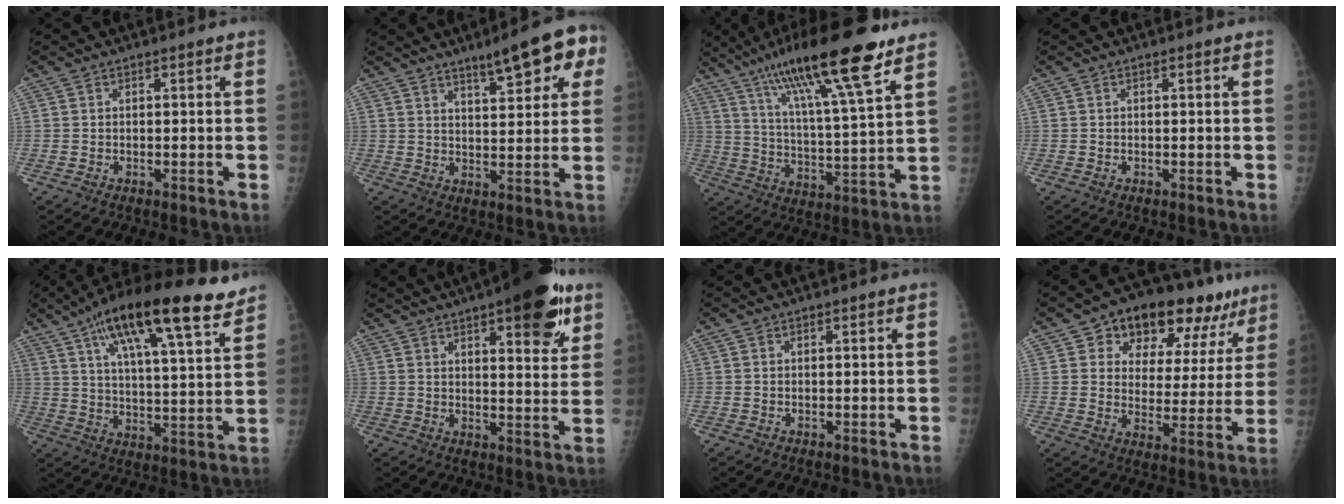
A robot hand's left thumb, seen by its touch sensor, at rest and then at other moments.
{"total": 11.8, "force": [6.4, 3.0, 9.4], "torque": [-0.102, -0.014, 0.087]}
{"total": 21.0, "force": [13.5, 2.9, 15.8], "torque": [-0.265, -0.041, 0.229]}
{"total": 0.0}
{"total": 22.0, "force": [13.3, 5.9, 16.5], "torque": [-0.259, -0.026, 0.212]}
{"total": 16.0, "force": [8.8, 5.0, 12.4], "torque": [-0.138, -0.032, 0.118]}
{"total": 0.0}
{"total": 18.8, "force": [11.1, 10.4, 11.1], "torque": [-0.099, -0.017, 0.160]}